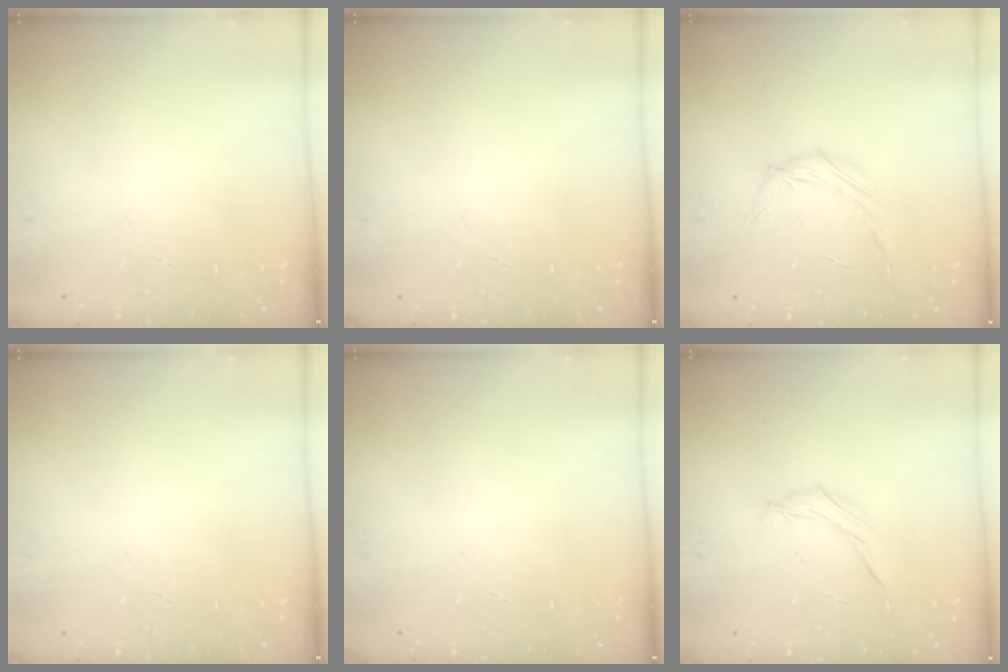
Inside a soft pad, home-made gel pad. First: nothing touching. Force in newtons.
{"total": 0.0}
{"total": 4.7, "press": 4.6, "slide": 0.9}
{"total": 0.9, "press": 0.8, "slide": 0.2}
{"total": 0.0}
{"total": 4.9, "press": 4.7, "slide": 1.4}